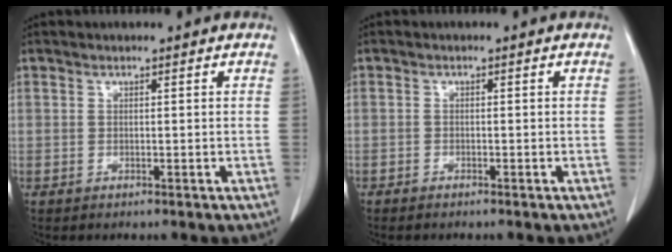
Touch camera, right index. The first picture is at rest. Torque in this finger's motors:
{"motor_torque": [0.29, -0.27, 0.04, -0.01]}